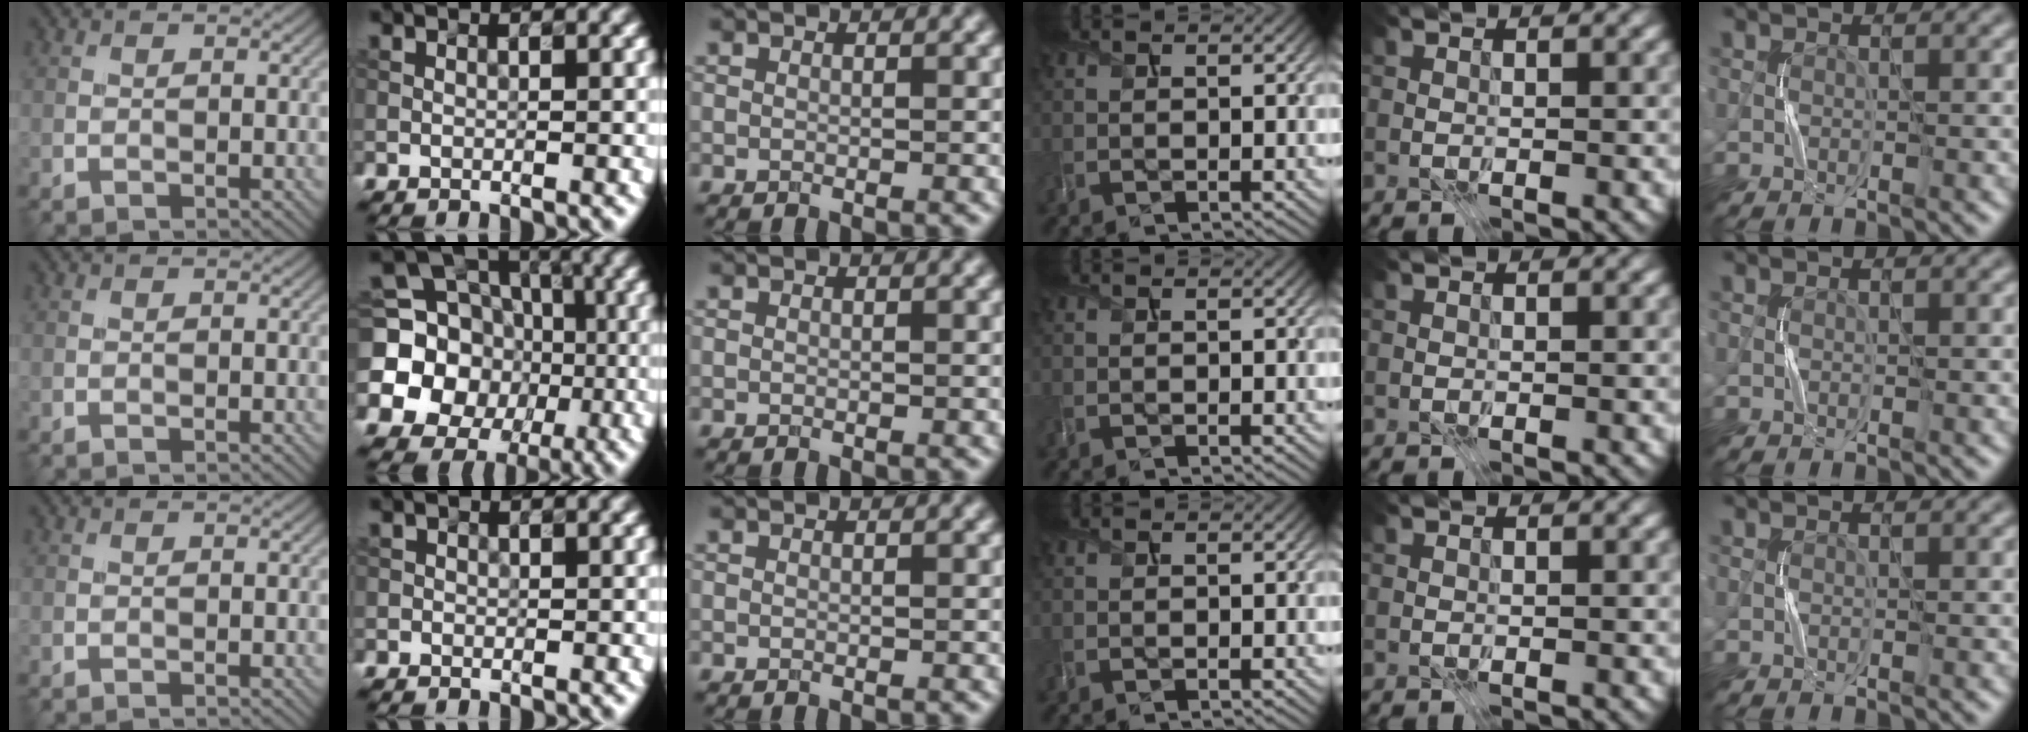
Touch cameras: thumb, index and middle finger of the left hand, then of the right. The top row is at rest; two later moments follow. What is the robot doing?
{"motion": "press", "object": "joystick"}